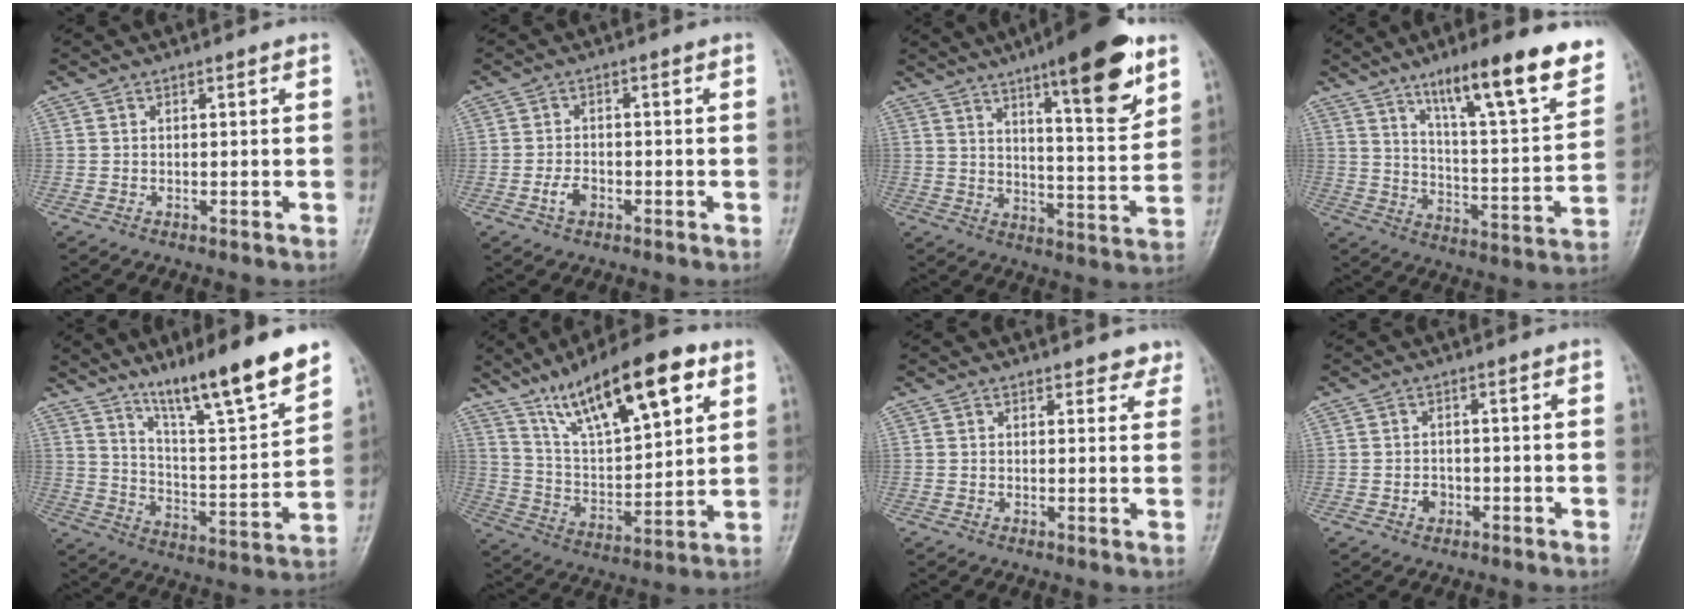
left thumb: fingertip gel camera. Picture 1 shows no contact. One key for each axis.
{"total": 2.9, "fx": -1.3, "fy": 1.8, "fz": 1.9, "tx": -0.035, "ty": 0.009, "tz": -0.024}
{"total": 17.4, "fx": 10.3, "fy": 3.9, "fz": 13.5, "tx": -0.170, "ty": -0.058, "tz": 0.156}
{"total": 20.8, "fx": 13.2, "fy": 3.9, "fz": 15.7, "tx": -0.204, "ty": -0.053, "tz": 0.207}
{"total": 17.5, "fx": 12.9, "fy": 1.9, "fz": 11.7, "tx": -0.166, "ty": -0.077, "tz": 0.218}
{"total": 20.6, "fx": 11.7, "fy": 6.7, "fz": 15.6, "tx": -0.225, "ty": -0.036, "tz": 0.211}
{"total": 3.4, "fx": 3.0, "fy": 1.5, "fz": 0.5, "tx": 0.024, "ty": -0.016, "tz": 0.021}
{"total": 2.1, "fx": -0.8, "fy": 1.7, "fz": 0.9, "tx": -0.005, "ty": 0.006, "tz": -0.012}